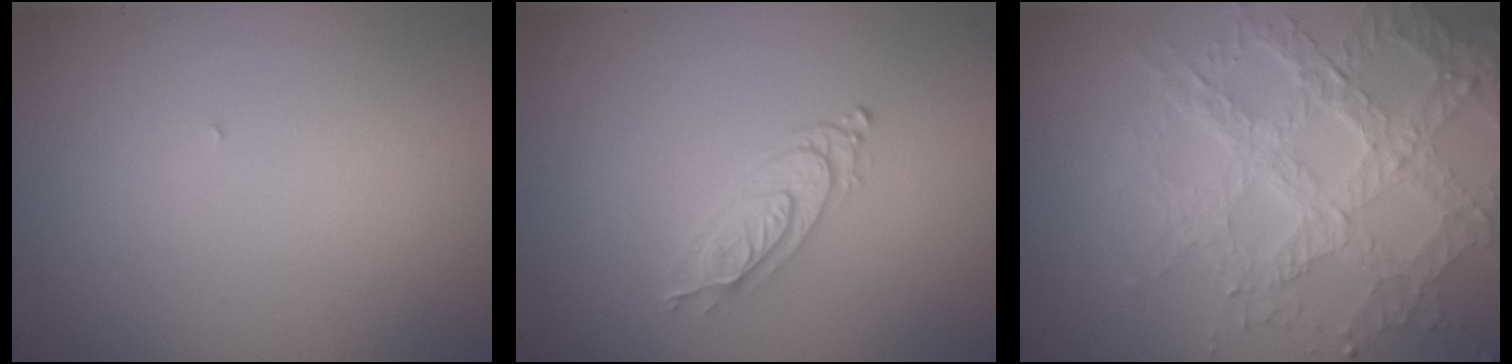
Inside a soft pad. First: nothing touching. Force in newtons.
{"total": 2.8, "press": 2.2, "slide": 1.7}
{"total": 6.9, "press": 5.3, "slide": 4.5}